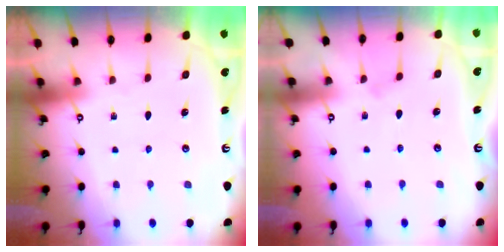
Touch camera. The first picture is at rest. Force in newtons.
{"total": 1.2, "press": 1.1, "slide": 0.3}